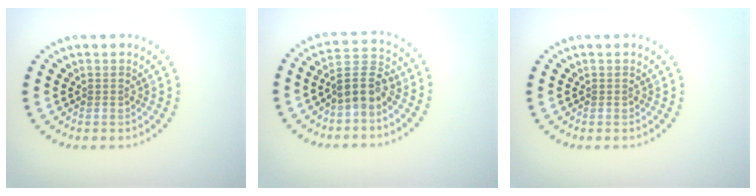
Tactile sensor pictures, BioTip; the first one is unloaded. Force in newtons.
{"total": 3.6, "press": 3.3, "slide": 1.5}
{"total": 0.0}